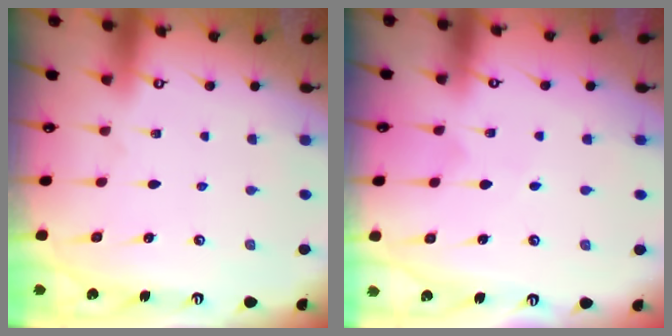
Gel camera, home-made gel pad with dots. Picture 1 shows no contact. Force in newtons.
{"total": 3.0, "press": 3.0, "slide": 0.3}